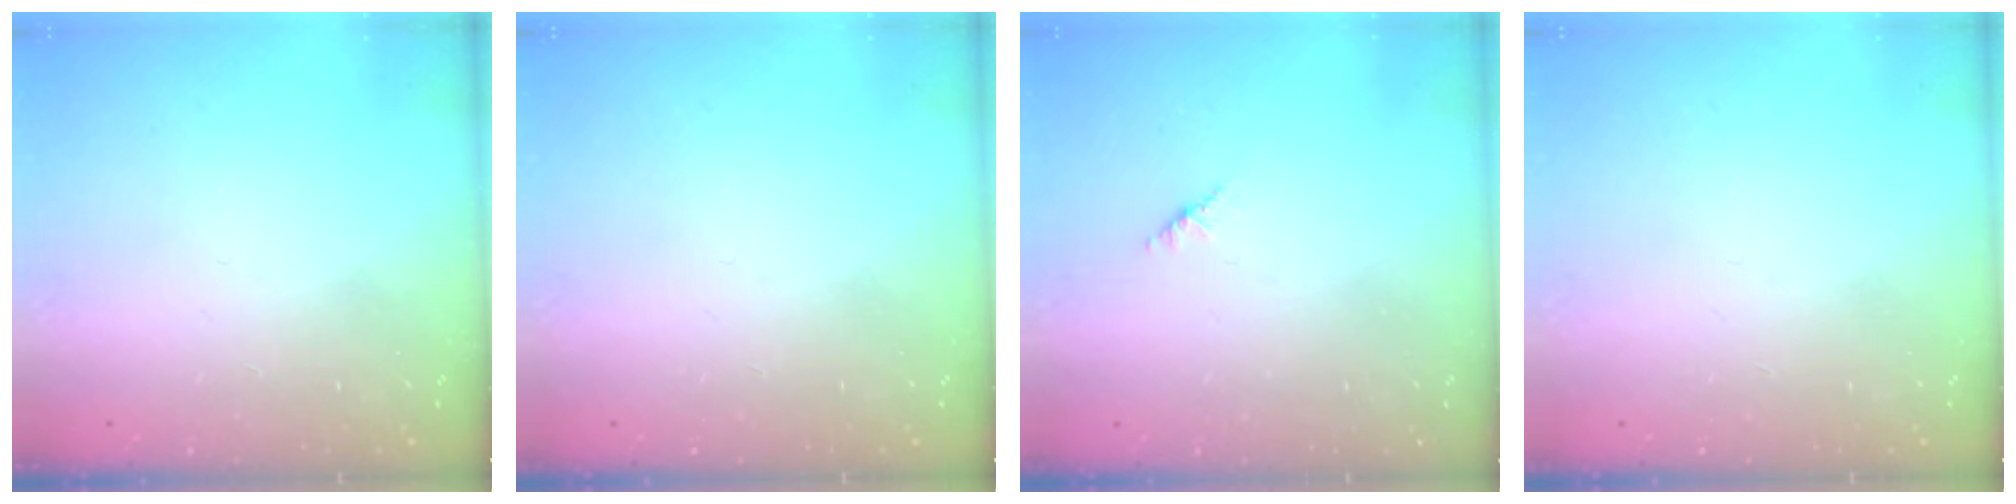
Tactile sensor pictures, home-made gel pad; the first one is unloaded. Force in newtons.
{"total": 0.0}
{"total": 1.4, "press": 1.3, "slide": 0.4}
{"total": 0.0}